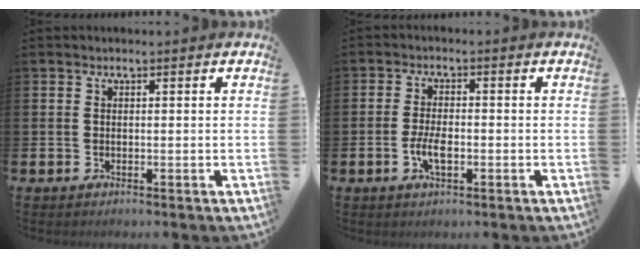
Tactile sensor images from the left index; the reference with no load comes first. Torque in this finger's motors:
{"motor_torque": [0.68, 0.07, 0.13, 0.13]}